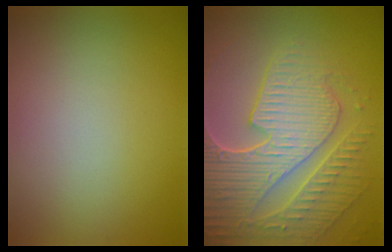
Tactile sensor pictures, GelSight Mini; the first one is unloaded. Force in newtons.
{"total": 9.2, "press": 6.6, "slide": 6.4}